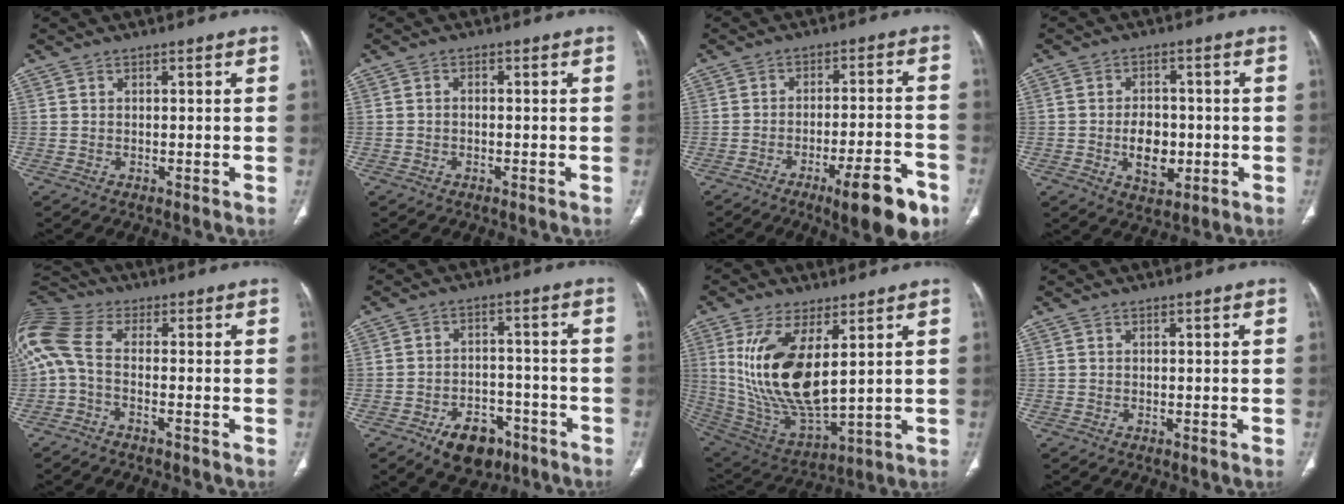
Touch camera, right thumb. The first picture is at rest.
{"total": 0.9, "force": [-0.3, 0.7, 0.6], "torque": [-0.008, 0.003, -0.007]}
{"total": 12.7, "force": [-7.4, 3.1, 9.8], "torque": [-0.128, 0.040, -0.102]}
{"total": 7.8, "force": [-1.5, 5.3, 5.5], "torque": [-0.063, 0.006, -0.018]}
{"total": 11.4, "force": [-2.6, 6.3, 9.1], "torque": [-0.232, 0.041, -0.052]}
{"total": 9.8, "force": [-5.7, 6.2, 5.0], "torque": [-0.047, 0.036, -0.082]}
{"total": 18.1, "force": [4.6, 7.6, 15.8], "torque": [-0.309, -0.028, 0.111]}
{"total": 0.0}